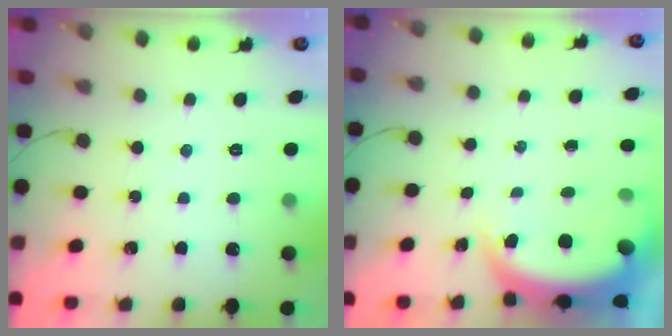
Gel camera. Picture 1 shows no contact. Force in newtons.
{"total": 5.3, "press": 5.2, "slide": 0.9}